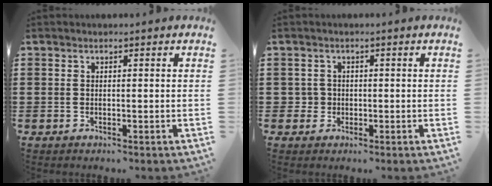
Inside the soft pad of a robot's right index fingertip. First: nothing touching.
{"total": 1.7, "force": [-0.3, 1.6, 0.3], "torque": [-0.013, 0.006, -0.008]}